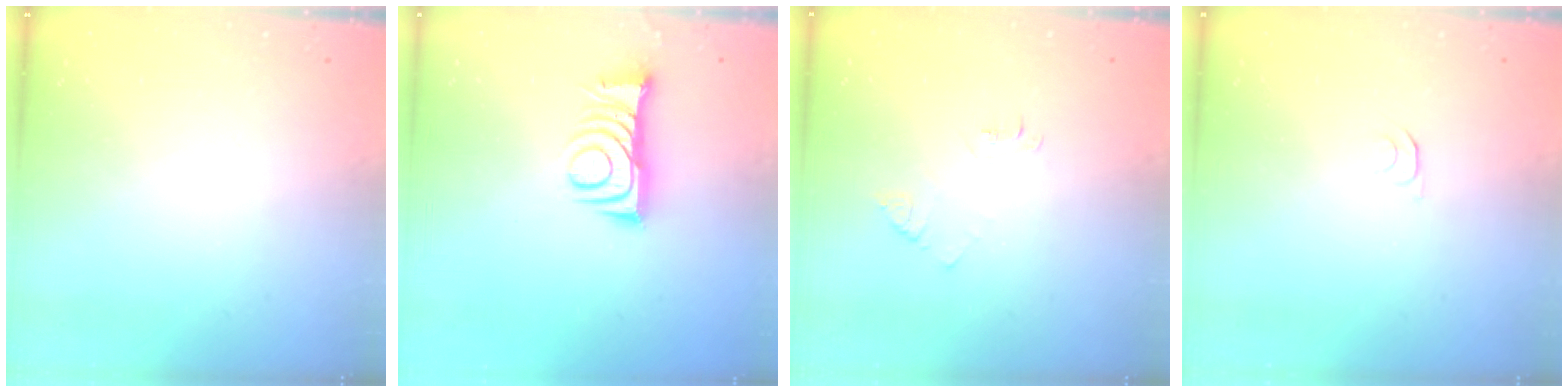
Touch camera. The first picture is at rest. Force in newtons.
{"total": 9.2, "press": 9.2, "slide": 0.3}
{"total": 4.2, "press": 4.1, "slide": 0.6}
{"total": 3.9, "press": 3.8, "slide": 0.5}